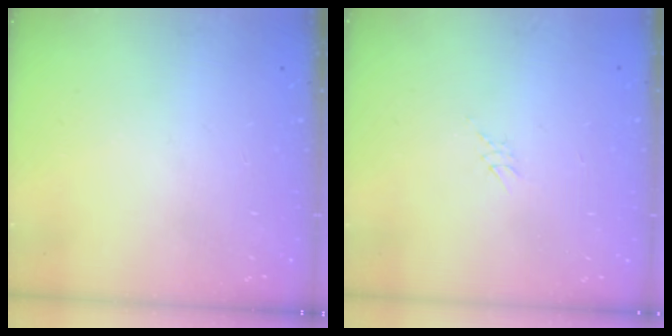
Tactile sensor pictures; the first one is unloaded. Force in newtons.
{"total": 2.6, "press": 2.6, "slide": 0.2}